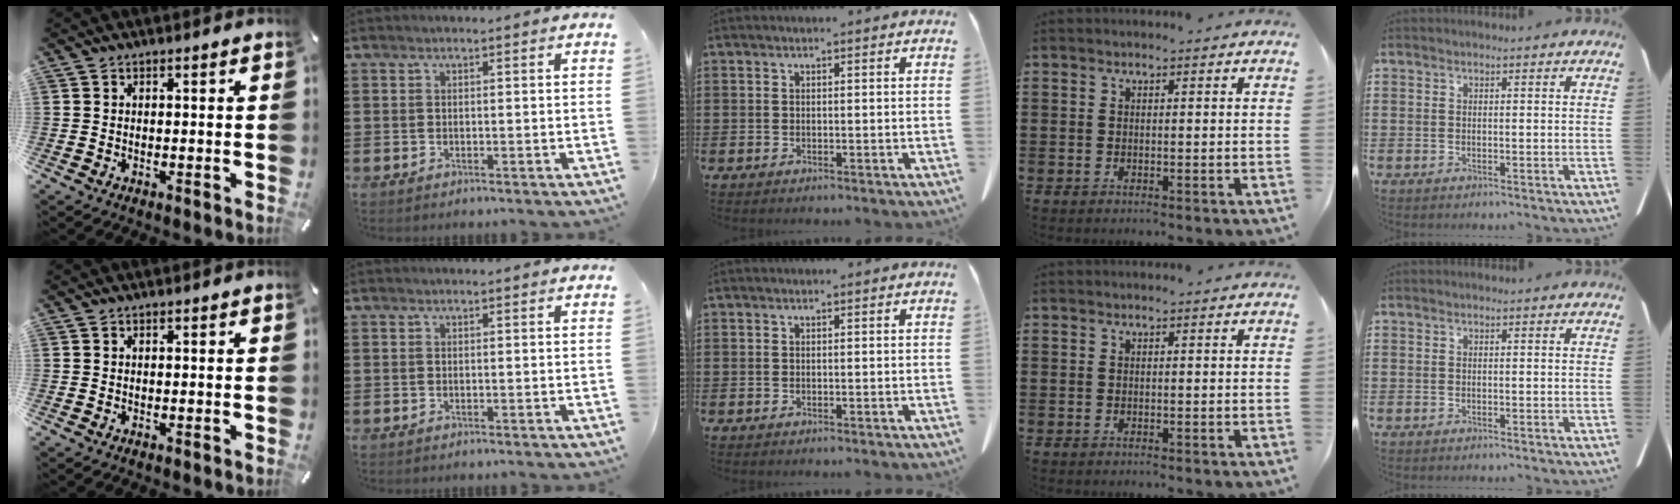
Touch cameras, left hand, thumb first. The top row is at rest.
{}